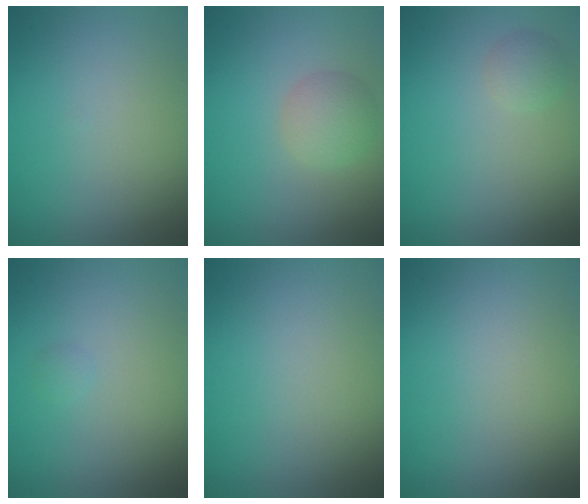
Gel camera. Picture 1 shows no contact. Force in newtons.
{"total": 2.7, "press": 2.6, "slide": 0.2}
{"total": 1.5, "press": 1.5, "slide": 0.1}
{"total": 0.5, "press": 0.5, "slide": 0.0}
{"total": 0.0}
{"total": 0.0}